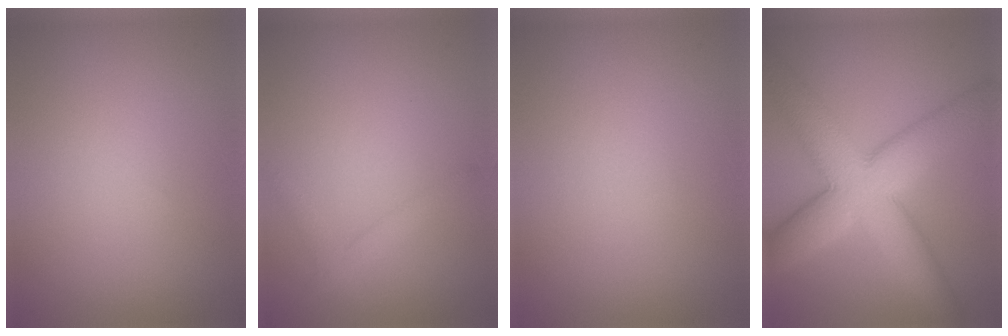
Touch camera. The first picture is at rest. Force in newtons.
{"total": 1.8, "press": 1.8, "slide": 0.1}
{"total": 0.0}
{"total": 10.0, "press": 10.0, "slide": 0.6}